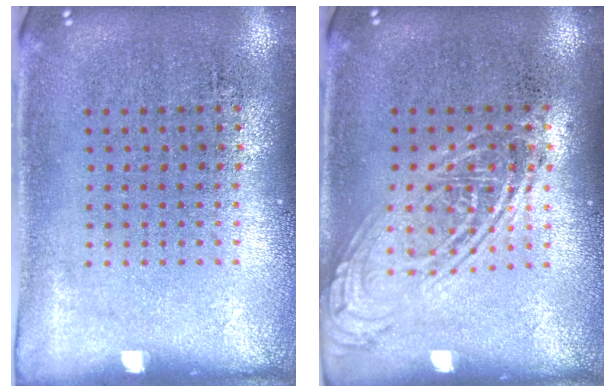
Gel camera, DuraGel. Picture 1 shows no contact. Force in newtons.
{"total": 2.5, "press": 2.5, "slide": 0.3}